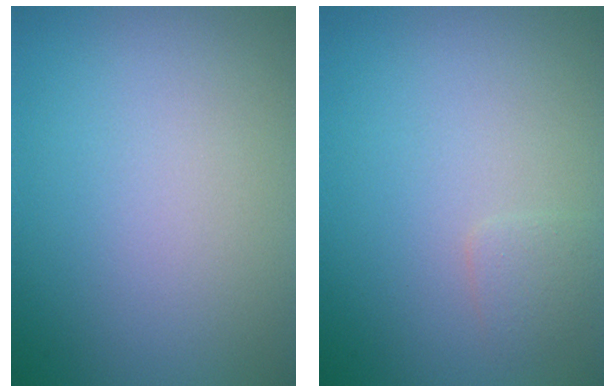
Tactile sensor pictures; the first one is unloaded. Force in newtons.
{"total": 1.0, "press": 1.0, "slide": 0.0}